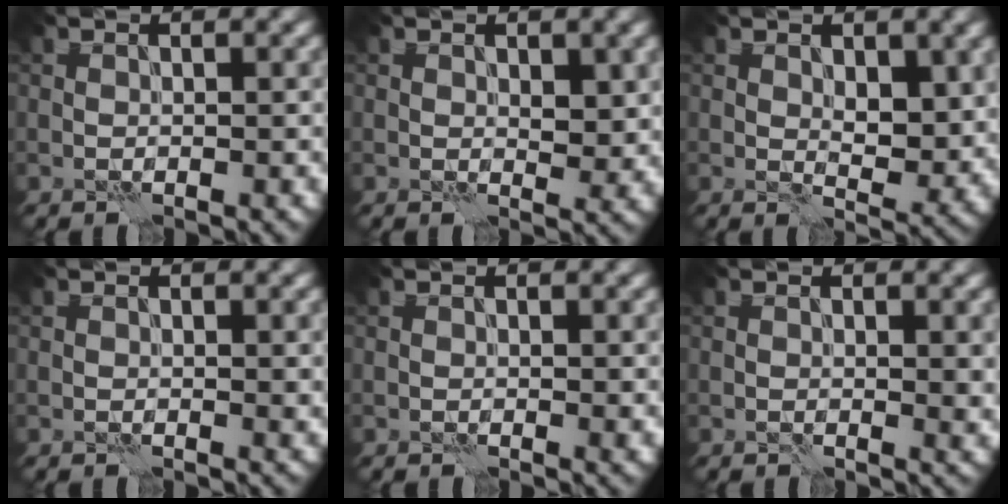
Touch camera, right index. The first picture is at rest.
{"total": 2.2, "force": [0.6, 1.1, 1.8], "torque": [-0.023, -0.005, 0.013]}
{"total": 3.8, "force": [1.0, 1.9, 3.1], "torque": [-0.047, -0.009, 0.020]}
{"total": 0.6, "force": [0.4, 0.1, 0.5], "torque": [-0.004, 0.000, 0.004]}
{"total": 0.6, "force": [0.3, 0.1, 0.5], "torque": [-0.003, -0.001, 0.002]}
{"total": 1.4, "force": [0.4, 0.3, 1.3], "torque": [-0.014, -0.005, 0.005]}